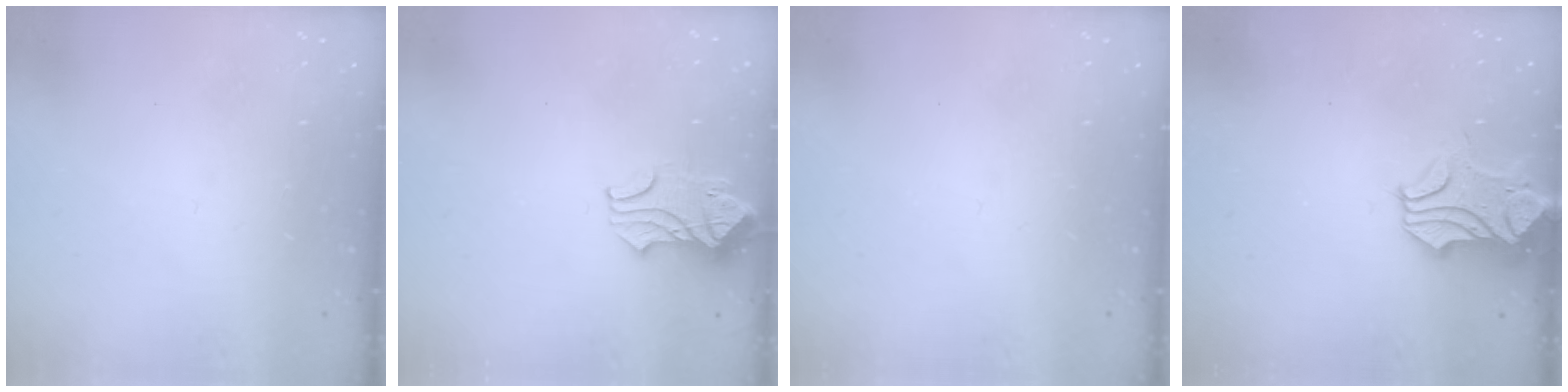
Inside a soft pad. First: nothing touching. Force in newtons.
{"total": 2.0, "press": 1.9, "slide": 0.7}
{"total": 0.0}
{"total": 1.4, "press": 0.6, "slide": 1.3}